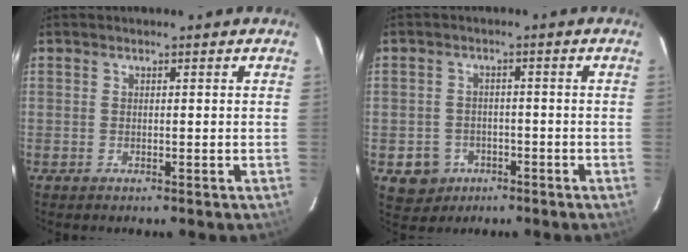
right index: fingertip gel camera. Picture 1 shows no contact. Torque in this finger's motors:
{"motor_torque": [-0.19, -0.14, -0.62, -0.21]}